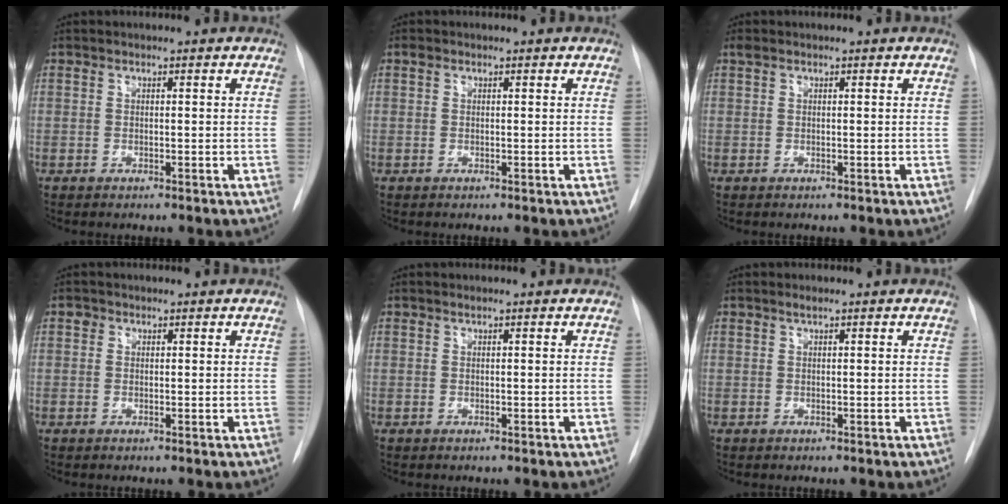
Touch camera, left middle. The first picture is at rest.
{"total": 0.6, "force": [0.3, 0.4, 0.2], "torque": [-0.008, 0.012, 0.004]}
{"total": 0.7, "force": [0.5, 0.2, 0.4], "torque": [-0.016, 0.019, 0.013]}
{"total": 0.8, "force": [0.4, 0.7, 0.1], "torque": [0.004, 0.005, 0.003]}
{"total": 0.0}
{"total": 0.6, "force": [0.5, 0.0, 0.4], "torque": [-0.010, 0.002, 0.009]}